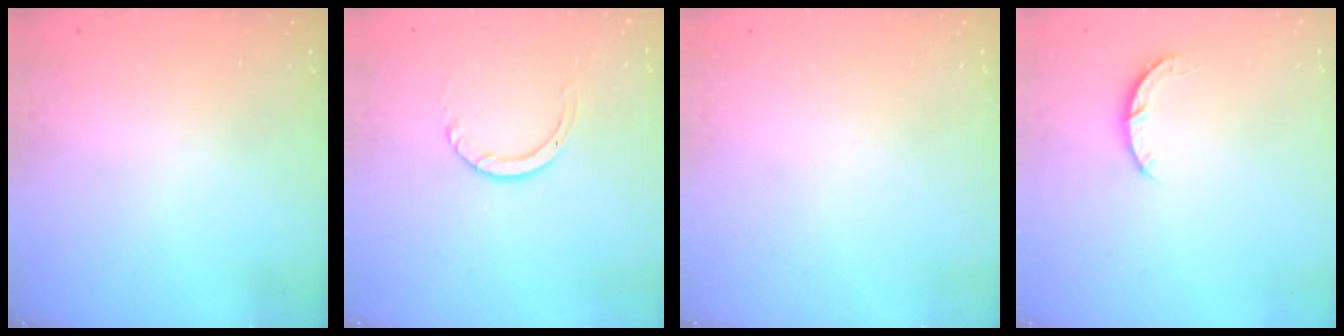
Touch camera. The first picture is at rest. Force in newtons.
{"total": 3.5, "press": 3.5, "slide": 0.2}
{"total": 0.0}
{"total": 3.7, "press": 3.7, "slide": 0.4}